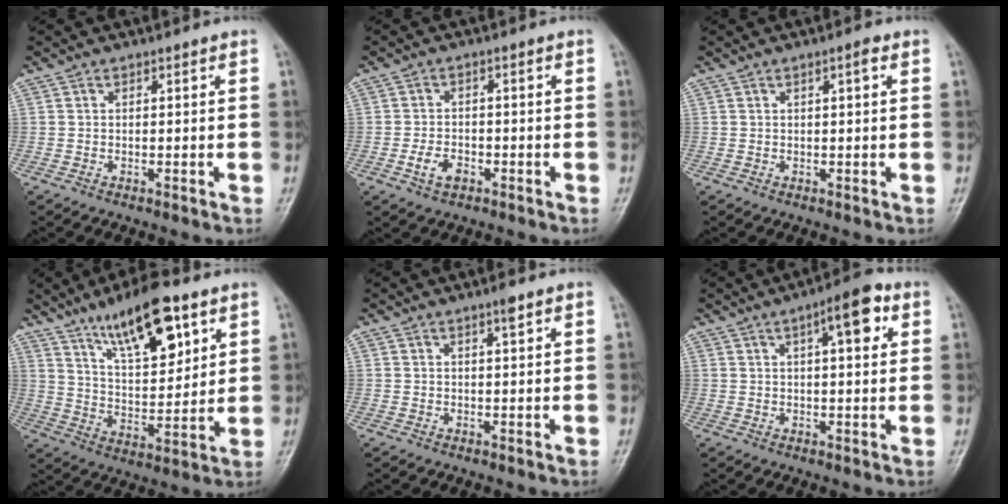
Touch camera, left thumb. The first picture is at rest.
{"total": 3.9, "force": [-1.8, 2.5, 2.4], "torque": [-0.043, 0.012, -0.033]}
{"total": 1.6, "force": [0.6, 0.3, 1.4], "torque": [-0.023, 0.003, 0.007]}
{"total": 16.1, "force": [9.4, 5.9, 11.7], "torque": [-0.160, -0.044, 0.162]}
{"total": 1.8, "force": [1.1, 0.2, 1.4], "torque": [-0.023, -0.005, 0.019]}
{"total": 7.9, "force": [3.2, 2.6, 6.8], "torque": [-0.085, 0.003, 0.040]}